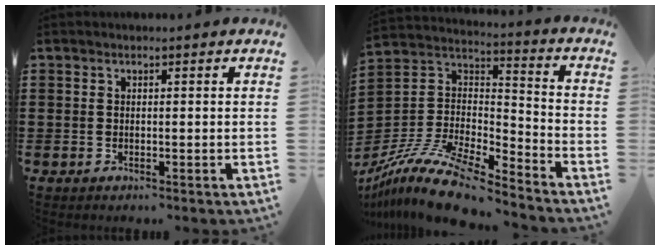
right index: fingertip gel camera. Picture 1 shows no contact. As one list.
[{"total": 14.0, "force": [-11.3, 3.6, 7.5], "torque": [-0.150, 0.035, -0.215]}]